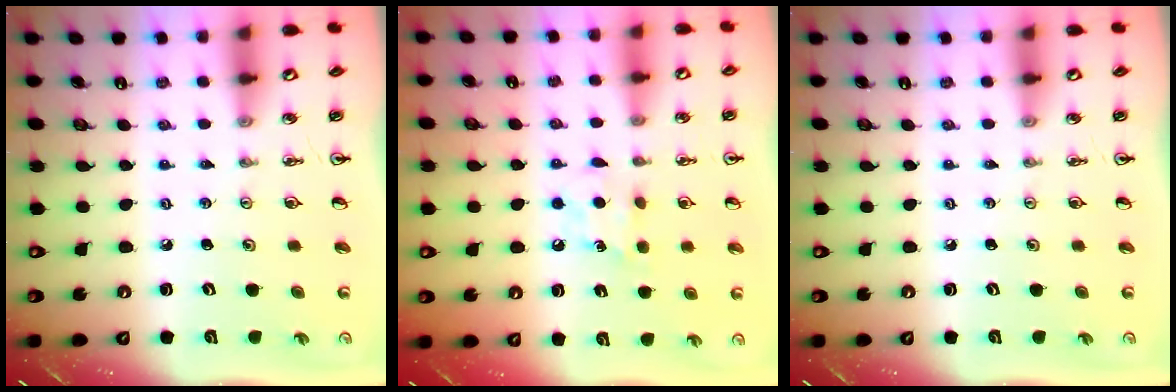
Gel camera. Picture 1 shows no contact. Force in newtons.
{"total": 7.6, "press": 7.5, "slide": 1.0}
{"total": 0.0}